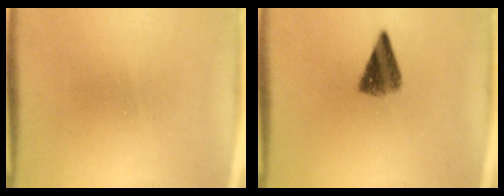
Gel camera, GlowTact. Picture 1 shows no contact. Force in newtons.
{"total": 5.1}